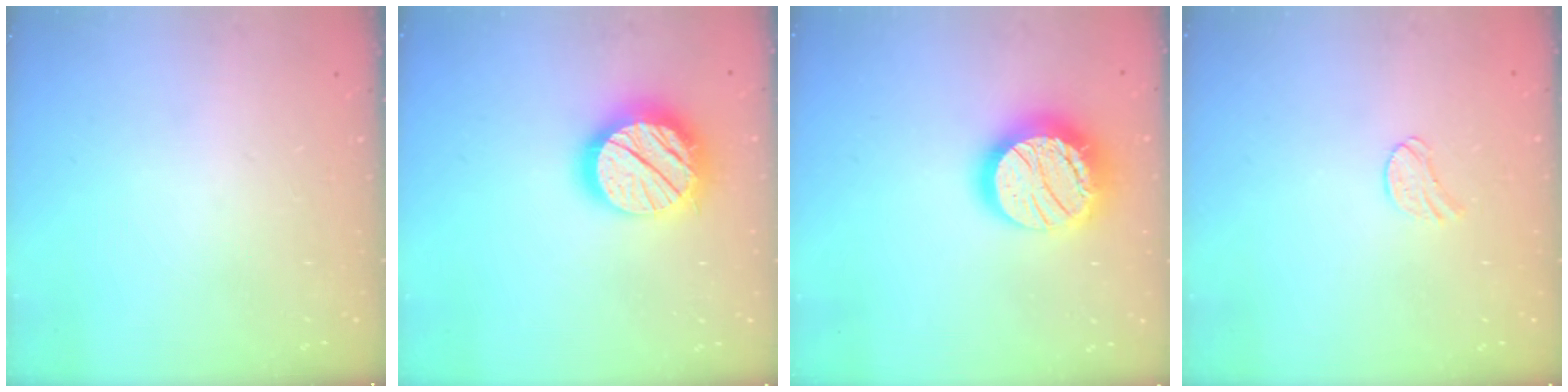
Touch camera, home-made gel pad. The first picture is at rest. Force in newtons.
{"total": 19.1, "press": 19.0, "slide": 1.6}
{"total": 19.6, "press": 19.5, "slide": 1.3}
{"total": 5.8, "press": 5.8, "slide": 0.4}